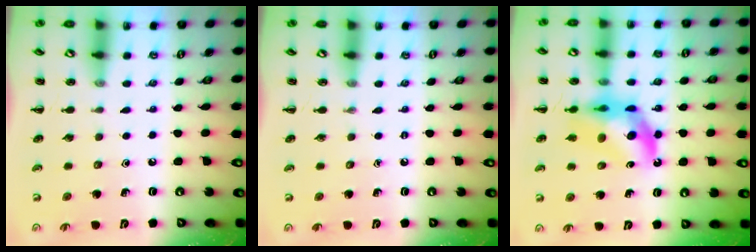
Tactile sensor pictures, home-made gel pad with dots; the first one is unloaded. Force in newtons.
{"total": 0.0}
{"total": 10.1, "press": 9.5, "slide": 3.3}